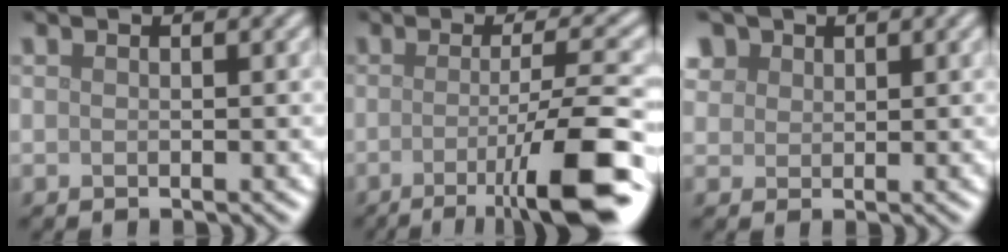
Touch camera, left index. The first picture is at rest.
{"total": 10.2, "force": [-3.5, 2.0, 9.4], "torque": [-0.121, -0.001, -0.061]}
{"total": 3.5, "force": [2.0, 2.5, 1.3], "torque": [-0.045, 0.009, 0.039]}